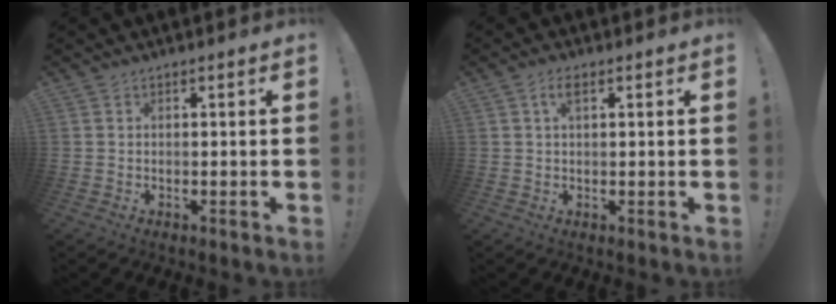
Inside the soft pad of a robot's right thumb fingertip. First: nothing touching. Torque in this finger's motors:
{"motor_torque": [-0.10, 0.10, 0.00, 0.01, 0.00]}